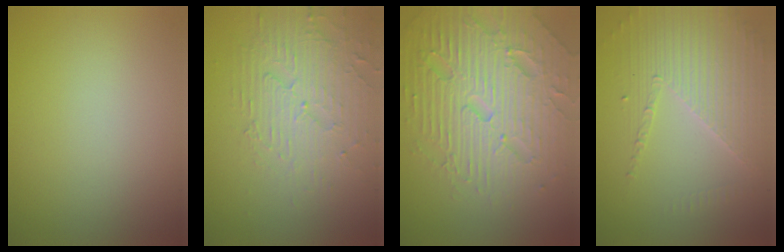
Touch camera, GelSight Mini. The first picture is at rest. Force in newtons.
{"total": 3.9, "press": 3.7, "slide": 1.1}
{"total": 7.3, "press": 7.1, "slide": 1.5}
{"total": 3.6, "press": 3.3, "slide": 1.4}